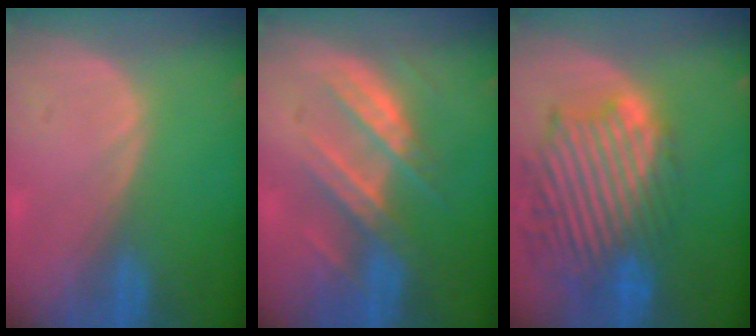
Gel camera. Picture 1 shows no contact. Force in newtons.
{"total": 8.2, "press": 7.6, "slide": 3.1}
{"total": 13.6, "press": 11.7, "slide": 6.8}